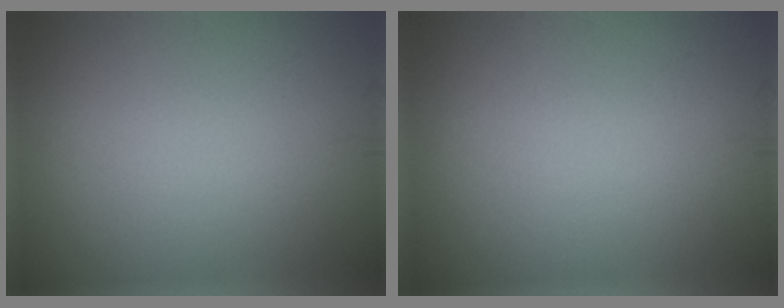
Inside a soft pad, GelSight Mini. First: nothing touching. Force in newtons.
{"total": 0.0}